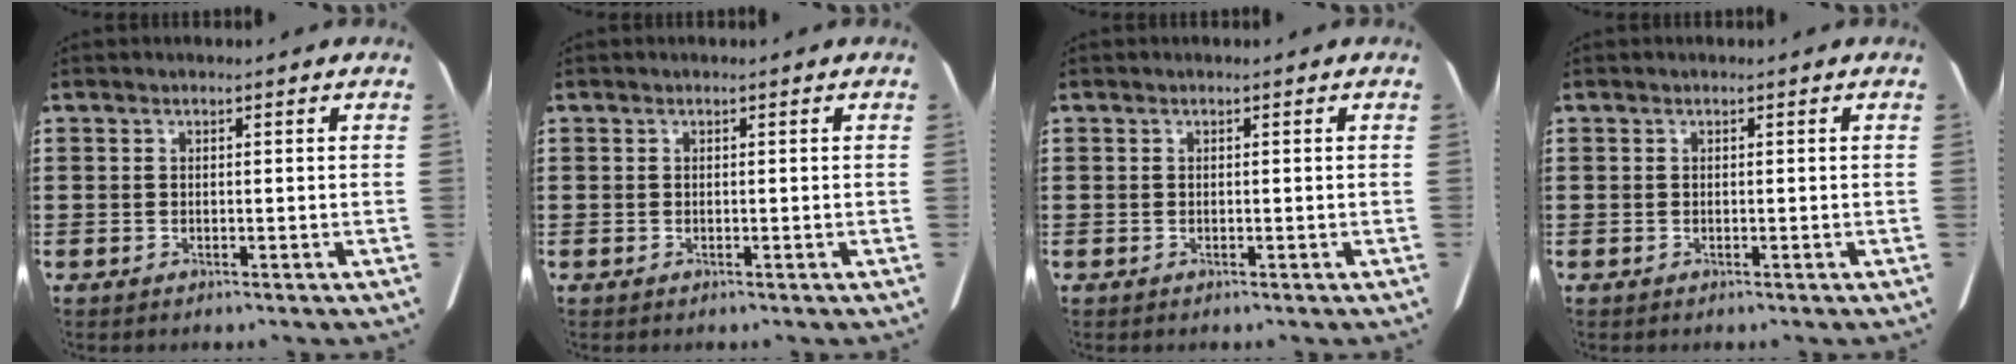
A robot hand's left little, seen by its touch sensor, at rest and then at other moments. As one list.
[{"total": 0.0}, {"total": 0.0}, {"total": 0.0}]